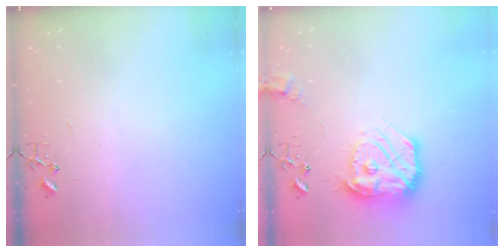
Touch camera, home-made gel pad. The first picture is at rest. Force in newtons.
{"total": 18.7, "press": 18.6, "slide": 1.8}